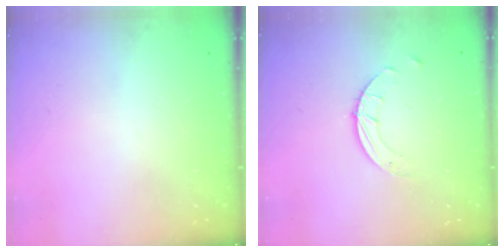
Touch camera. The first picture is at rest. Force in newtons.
{"total": 2.6, "press": 2.6, "slide": 0.3}